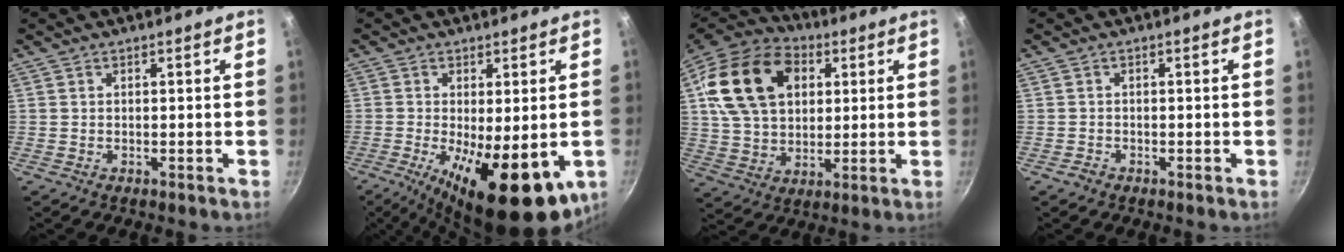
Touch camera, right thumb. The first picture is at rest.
{"total": 18.8, "force": [-6.5, 7.2, 16.2], "torque": [-0.211, -0.027, -0.078]}
{"total": 22.1, "force": [6.1, 15.3, 14.8], "torque": [-0.267, 0.013, 0.105]}
{"total": 1.1, "force": [-0.8, 0.8, 0.2], "torque": [-0.004, 0.002, -0.018]}